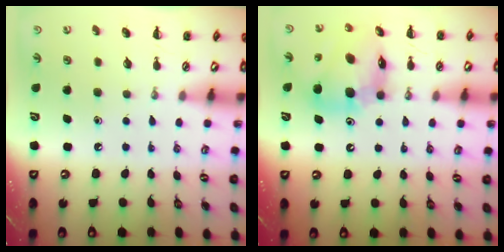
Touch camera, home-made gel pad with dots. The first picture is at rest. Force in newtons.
{"total": 13.7, "press": 13.1, "slide": 3.9}